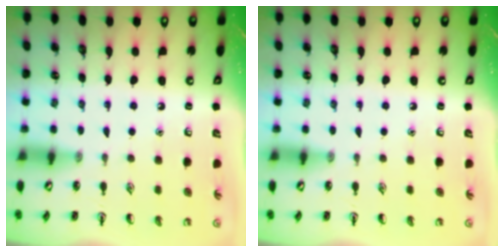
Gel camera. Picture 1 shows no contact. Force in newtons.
{"total": 0.0}